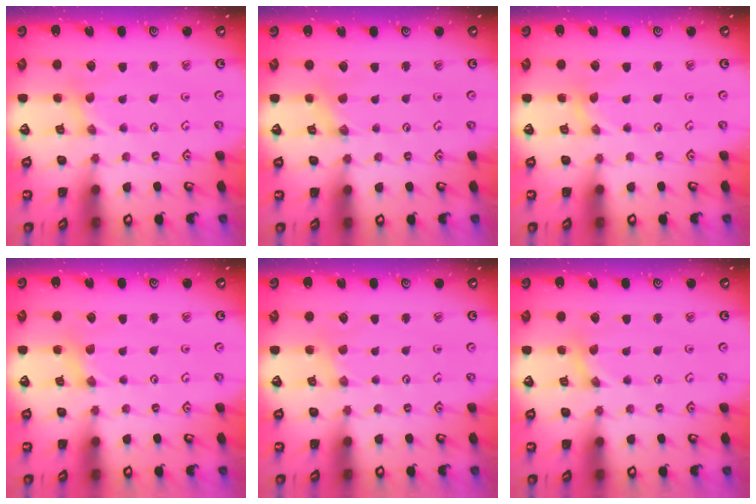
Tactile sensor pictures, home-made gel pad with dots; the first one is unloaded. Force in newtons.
{"total": 0.0}
{"total": 0.0}
{"total": 1.6, "press": 1.6, "slide": 0.3}
{"total": 0.5, "press": 0.5, "slide": 0.1}
{"total": 0.0}